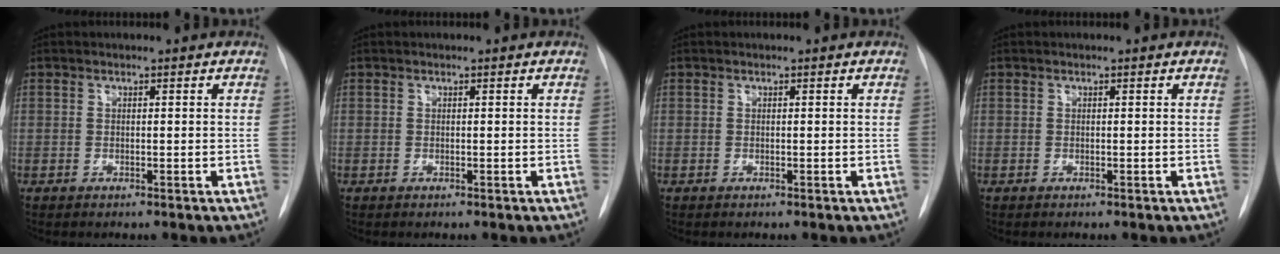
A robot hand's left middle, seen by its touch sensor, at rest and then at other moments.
{"total": 0.0}
{"total": 0.0}
{"total": 0.0}